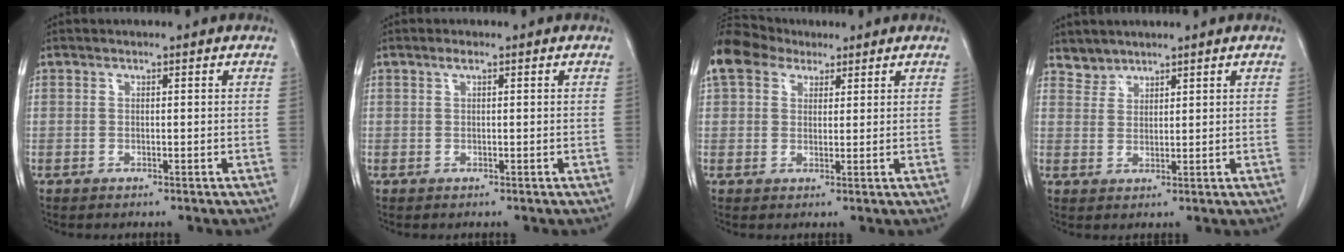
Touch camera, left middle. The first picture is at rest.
{"total": 0.7, "force": [0.4, 0.1, 0.6], "torque": [-0.012, 0.003, 0.006]}
{"total": 7.0, "force": [4.8, 4.3, 2.6], "torque": [-0.066, 0.038, 0.096]}
{"total": 2.3, "force": [2.1, 0.8, -0.5], "torque": [0.014, 0.005, 0.040]}